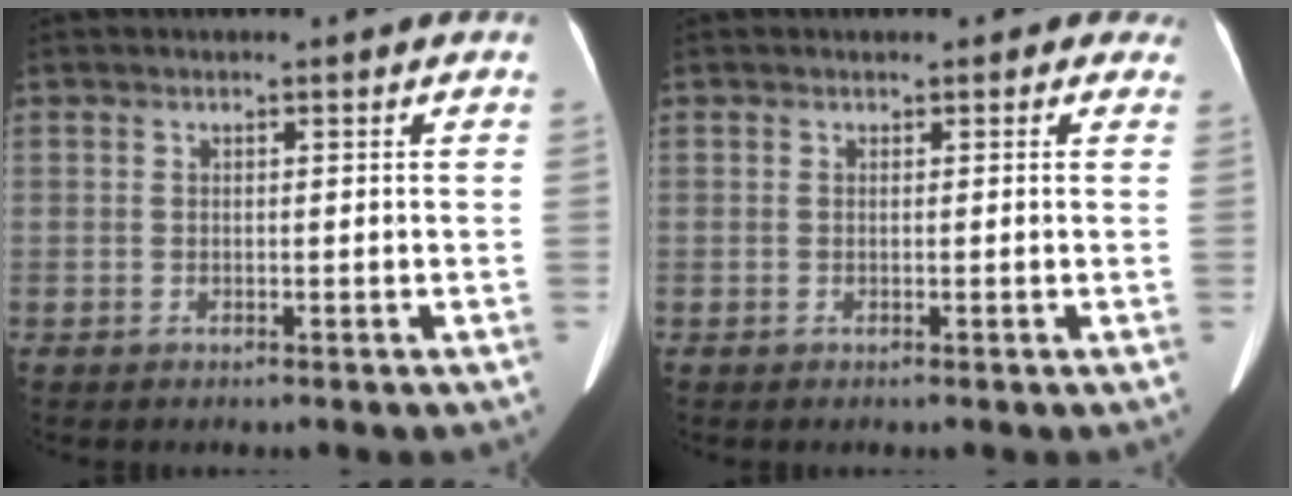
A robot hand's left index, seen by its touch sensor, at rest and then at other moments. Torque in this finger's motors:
{"motor_torque": [0.49, -0.71, 0.18, -0.01]}